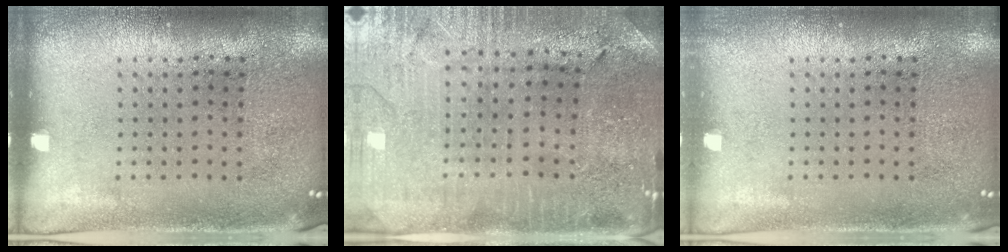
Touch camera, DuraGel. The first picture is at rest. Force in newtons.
{"total": 1.0, "press": 0.9, "slide": 0.2}
{"total": 0.5, "press": 0.5, "slide": 0.1}